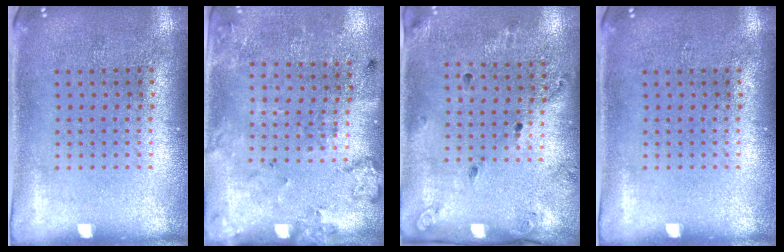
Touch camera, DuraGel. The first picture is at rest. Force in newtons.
{"total": 2.2, "press": 1.4, "slide": 1.7}
{"total": 1.8, "press": 1.2, "slide": 1.3}
{"total": 0.0}